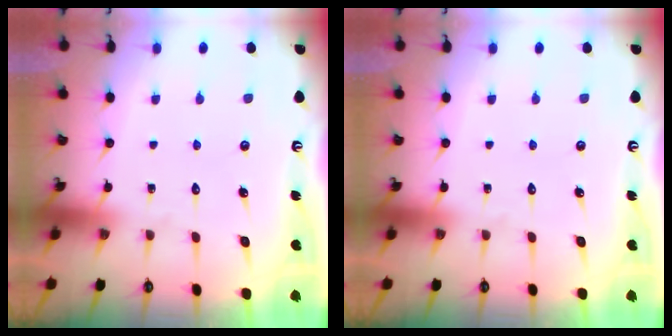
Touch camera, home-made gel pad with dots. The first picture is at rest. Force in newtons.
{"total": 0.0}